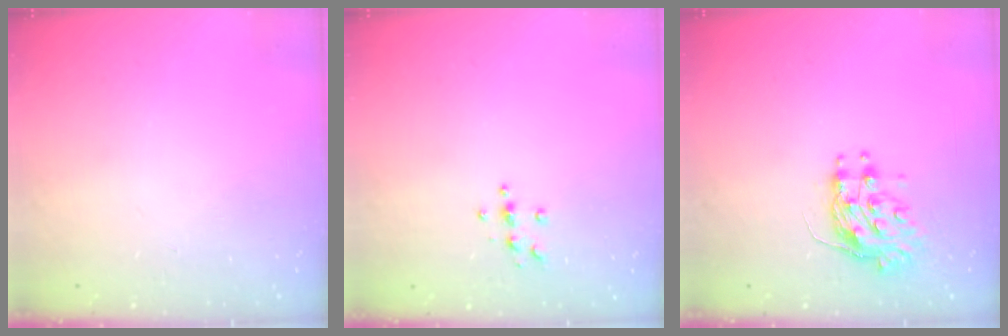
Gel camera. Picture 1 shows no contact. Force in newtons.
{"total": 4.0, "press": 3.9, "slide": 0.4}
{"total": 9.2, "press": 9.2, "slide": 0.5}